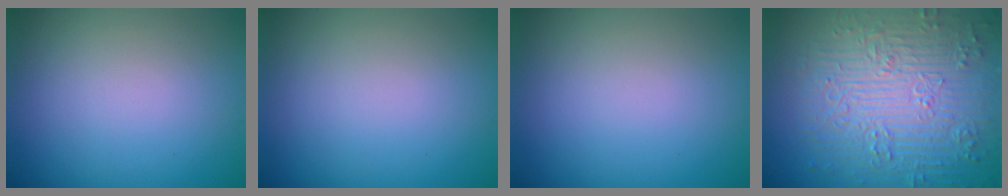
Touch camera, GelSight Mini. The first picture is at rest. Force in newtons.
{"total": 0.0}
{"total": 0.0}
{"total": 9.4, "press": 6.8, "slide": 6.5}